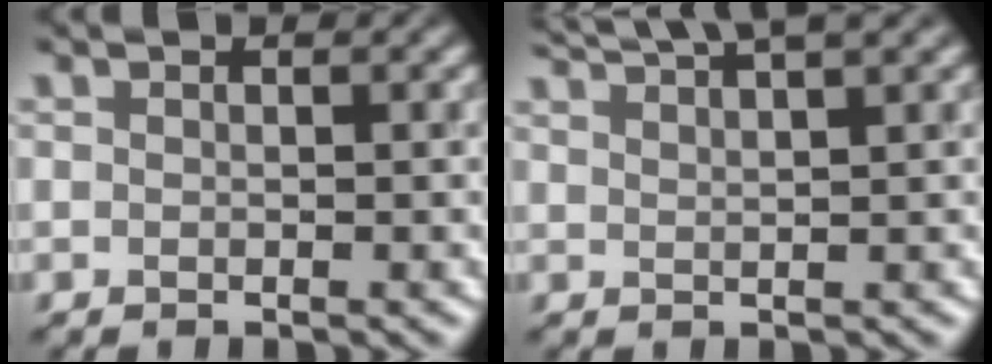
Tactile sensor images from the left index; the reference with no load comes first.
{"total": 5.4, "force": [4.4, 0.7, 3.0], "torque": [-0.027, 0.021, 0.051]}